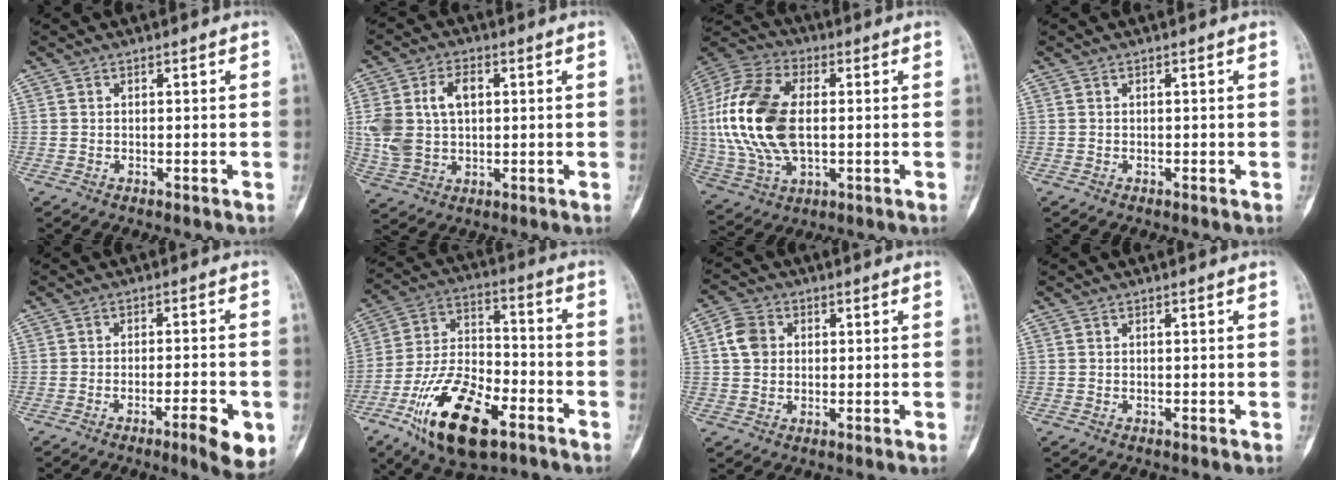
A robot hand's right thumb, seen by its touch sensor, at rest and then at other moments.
{"total": 10.9, "force": [1.9, 7.3, 7.9], "torque": [-0.156, 0.010, 0.046]}
{"total": 21.0, "force": [0.9, 12.2, 17.1], "torque": [-0.368, 0.004, 0.019]}
{"total": 0.0}
{"total": 7.6, "force": [-3.1, 1.4, 6.8], "torque": [-0.098, 0.004, -0.041]}
{"total": 19.7, "force": [-9.9, 9.0, 14.5], "torque": [-0.257, 0.051, -0.172]}
{"total": 5.8, "force": [1.1, 4.7, 3.1], "torque": [-0.049, 0.007, 0.016]}
{"total": 0.0}